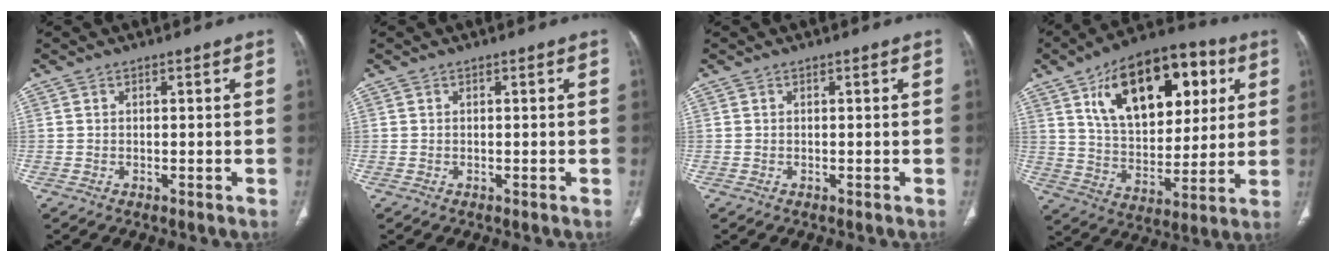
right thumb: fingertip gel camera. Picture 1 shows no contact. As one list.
[{"total": 0.0}, {"total": 0.0}, {"total": 24.6, "force": [9.6, 13.6, 18.1], "torque": [-0.246, -0.015, 0.158]}]